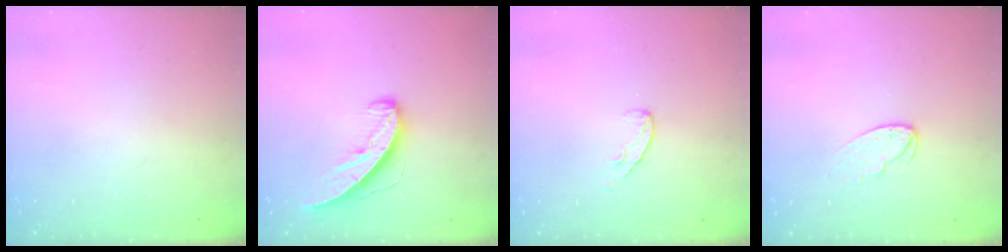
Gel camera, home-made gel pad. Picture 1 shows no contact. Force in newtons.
{"total": 8.5, "press": 8.5, "slide": 0.6}
{"total": 5.8, "press": 5.8, "slide": 0.4}
{"total": 6.0, "press": 6.0, "slide": 0.5}